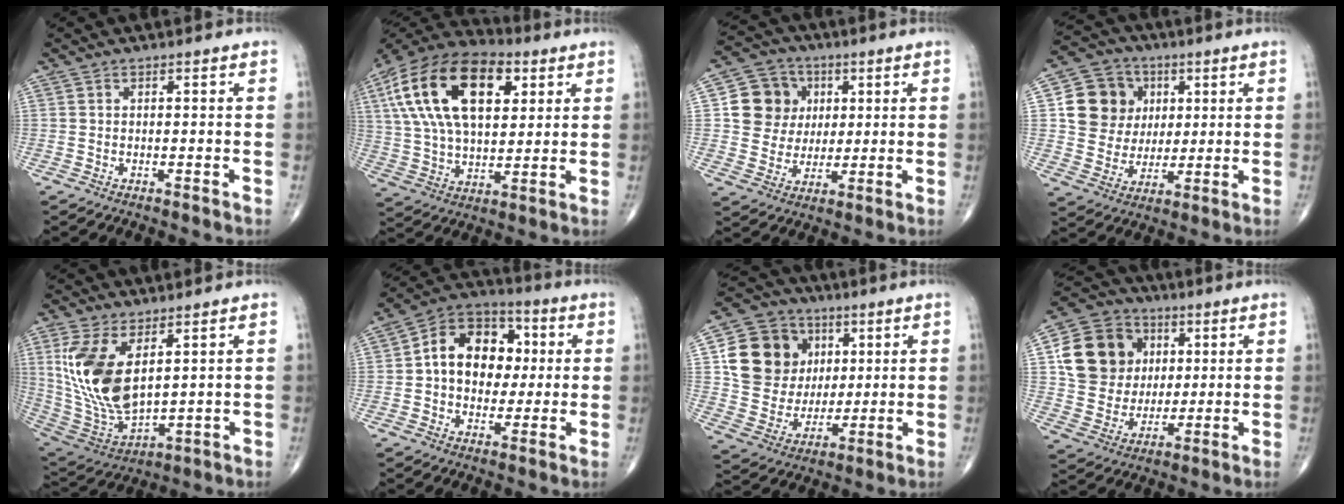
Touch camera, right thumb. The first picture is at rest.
{"total": 24.9, "force": [8.3, 13.5, 19.3], "torque": [-0.352, 0.003, 0.142]}
{"total": 11.1, "force": [2.5, 10.2, 3.6], "torque": [-0.025, 0.001, 0.043]}
{"total": 12.8, "force": [3.1, 11.6, 4.4], "torque": [-0.042, 0.002, 0.056]}
{"total": 16.1, "force": [4.8, 8.0, 13.0], "torque": [-0.257, -0.023, 0.117]}
{"total": 15.4, "force": [1.7, 11.3, 10.3], "torque": [-0.115, 0.020, 0.019]}
{"total": 17.2, "force": [4.5, 15.0, 7.2], "torque": [-0.094, 0.006, 0.091]}
{"total": 16.6, "force": [4.1, 14.4, 7.2], "torque": [-0.106, 0.006, 0.077]}